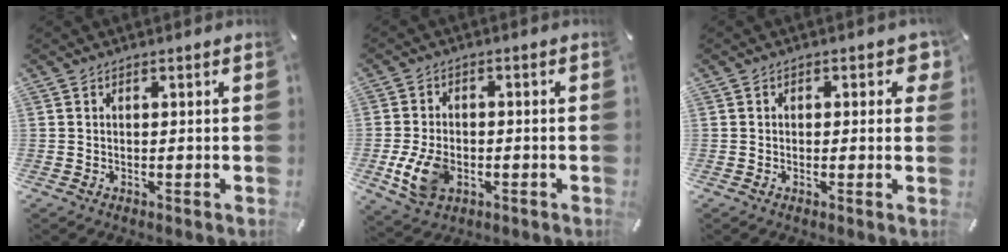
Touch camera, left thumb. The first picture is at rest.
{"total": 9.4, "force": [-2.7, 6.4, 6.3], "torque": [-0.134, 0.001, -0.047]}
{"total": 2.6, "force": [0.3, 1.7, 1.8], "torque": [-0.012, -0.001, 0.000]}